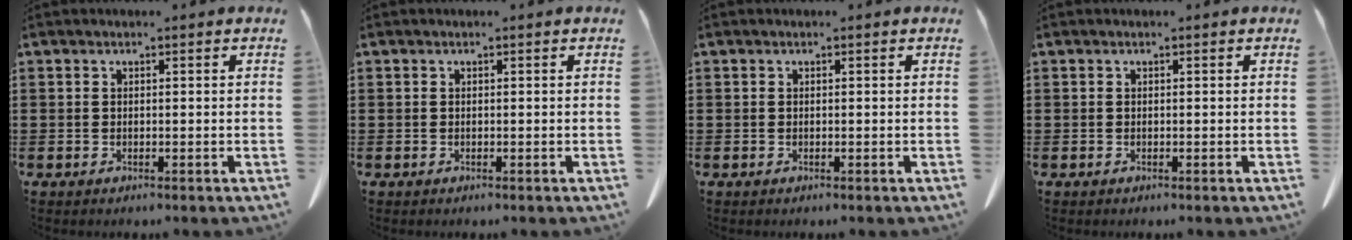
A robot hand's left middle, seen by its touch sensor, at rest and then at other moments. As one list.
[{"total": 0.0}, {"total": 0.0}, {"total": 0.0}]